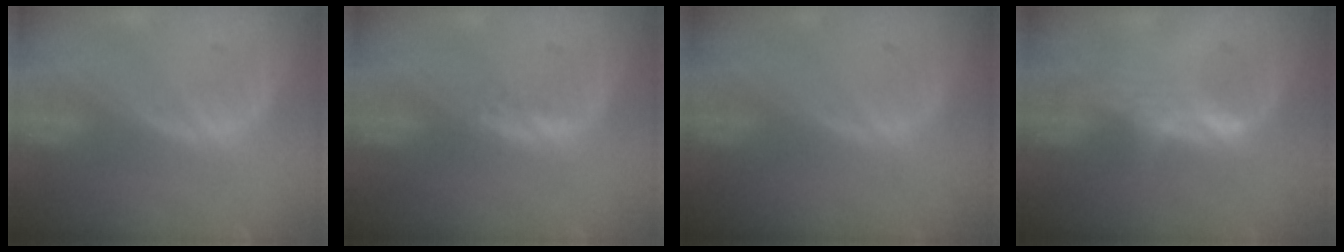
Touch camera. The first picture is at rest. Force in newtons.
{"total": 1.1, "press": 1.0, "slide": 0.5}
{"total": 0.0}
{"total": 2.3, "press": 2.3, "slide": 0.4}